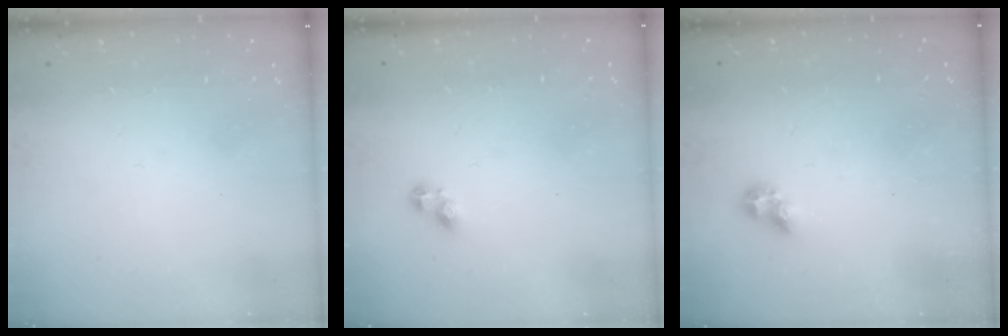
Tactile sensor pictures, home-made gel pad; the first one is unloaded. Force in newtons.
{"total": 2.8, "press": 2.8, "slide": 0.3}
{"total": 5.0, "press": 5.0, "slide": 0.1}